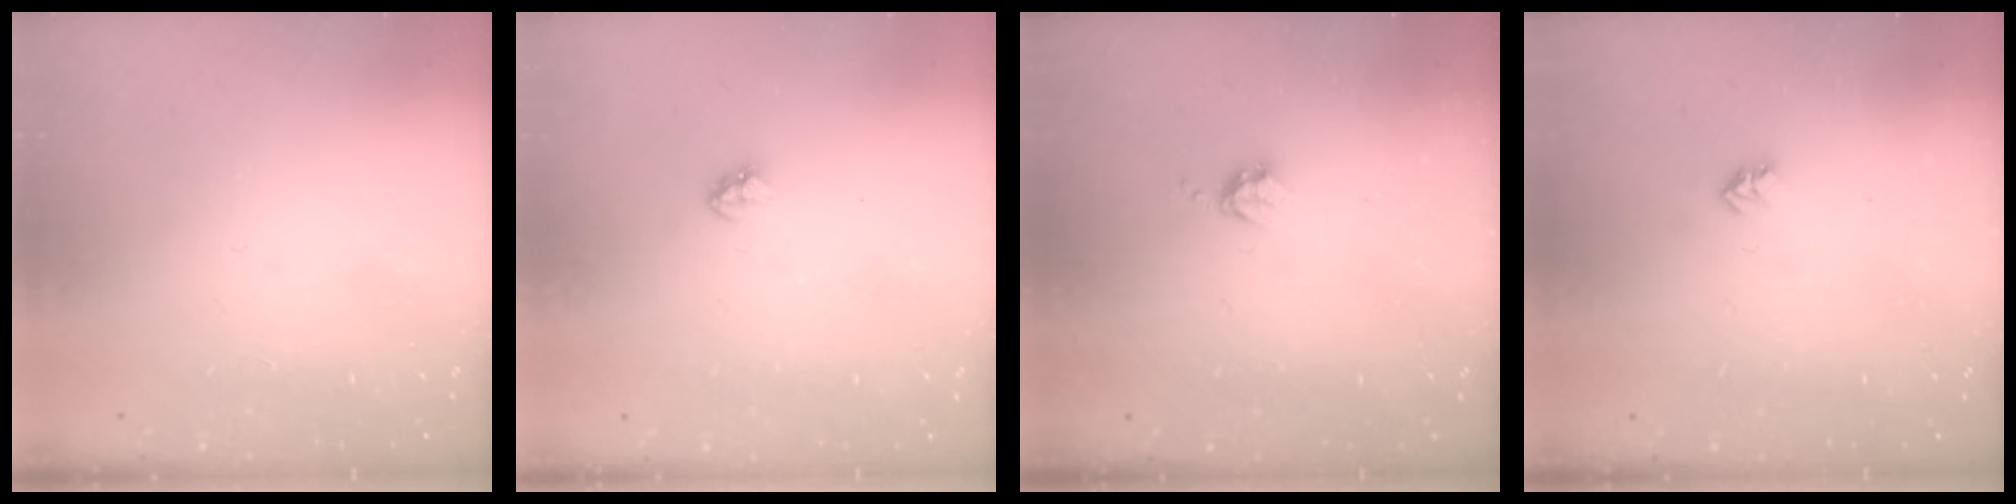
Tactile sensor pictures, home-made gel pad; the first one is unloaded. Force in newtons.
{"total": 2.9, "press": 2.9, "slide": 0.2}
{"total": 3.8, "press": 3.8, "slide": 0.4}
{"total": 2.6, "press": 2.6, "slide": 0.4}